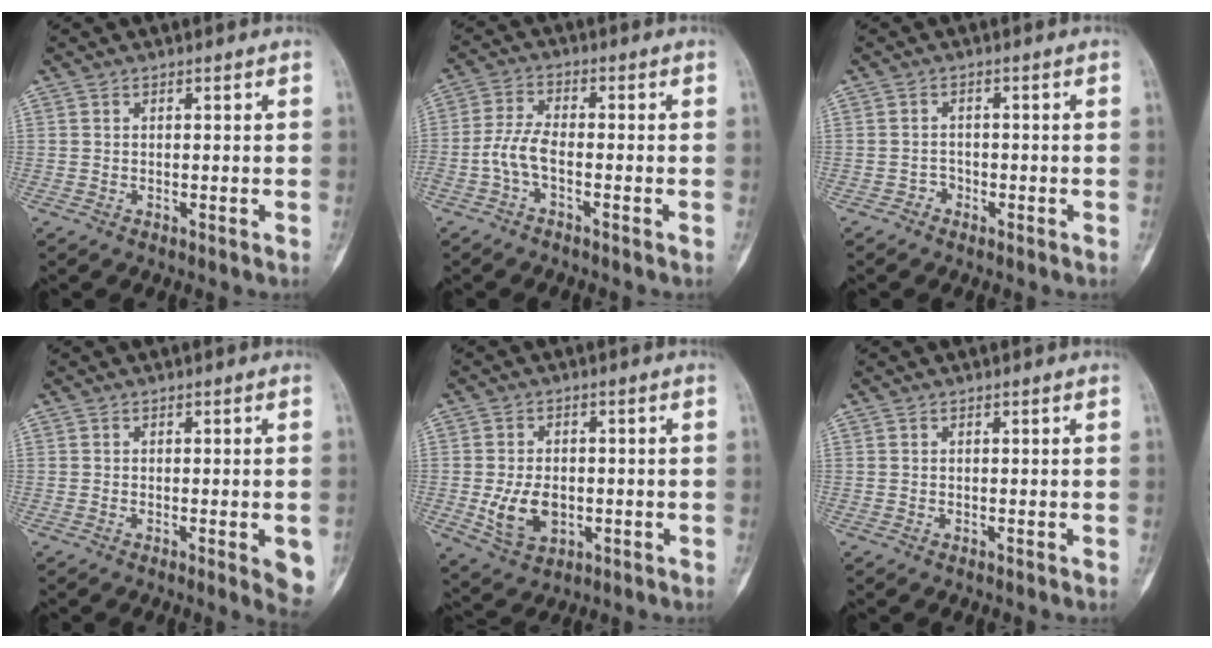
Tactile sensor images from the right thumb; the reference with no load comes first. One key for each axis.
{"total": 5.1, "fx": -1.9, "fy": 2.0, "fz": 4.3, "tx": -0.098, "ty": 0.019, "tz": -0.044}
{"total": 1.6, "fx": -1.0, "fy": 1.2, "fz": 0.1, "tx": 0.005, "ty": 0.007, "tz": -0.023}
{"total": 5.5, "fx": -1.5, "fy": 1.5, "fz": 5.0, "tx": -0.049, "ty": -0.006, "tz": -0.017}
{"total": 8.0, "fx": -1.4, "fy": 5.5, "fz": 5.6, "tx": -0.087, "ty": -0.003, "tz": -0.014}
{"total": 0.0}